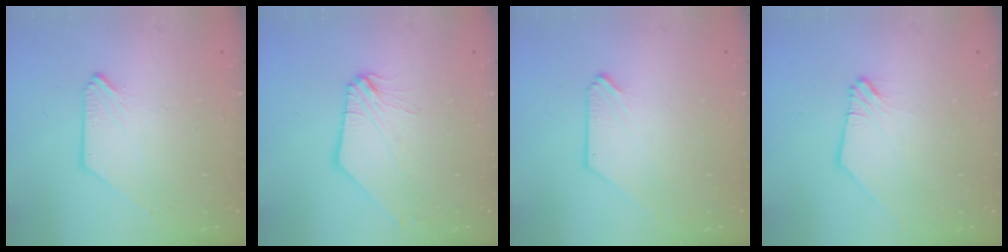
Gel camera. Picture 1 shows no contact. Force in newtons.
{"total": 2.5, "press": 2.5, "slide": 0.5}
{"total": 0.0}
{"total": 0.0}